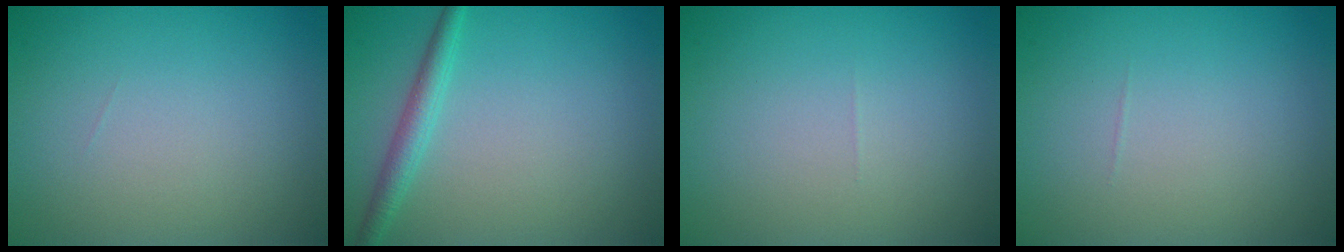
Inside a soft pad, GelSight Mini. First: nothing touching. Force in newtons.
{"total": 2.1, "press": 2.1, "slide": 0.1}
{"total": 0.0}
{"total": 0.0}